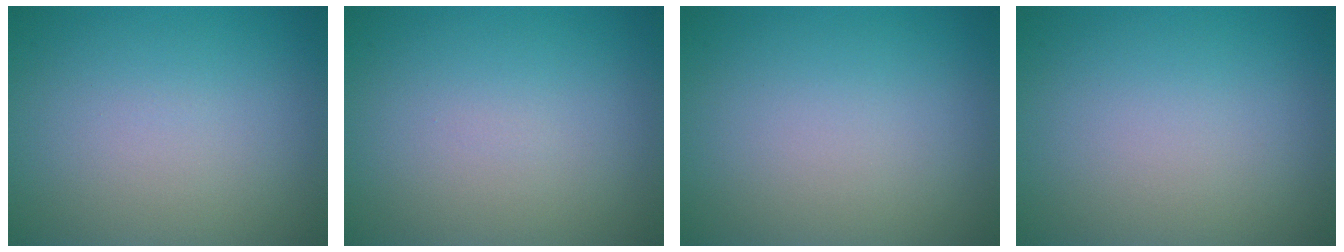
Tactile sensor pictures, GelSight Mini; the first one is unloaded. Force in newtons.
{"total": 0.0}
{"total": 0.0}
{"total": 0.0}